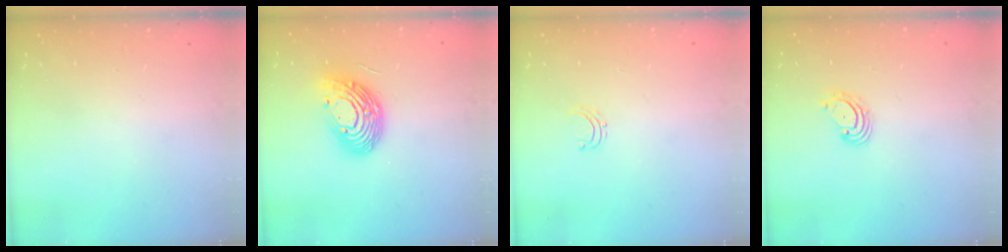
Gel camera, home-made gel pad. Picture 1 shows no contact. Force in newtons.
{"total": 14.7, "press": 14.7, "slide": 1.0}
{"total": 3.1, "press": 3.1, "slide": 0.2}
{"total": 3.7, "press": 3.7, "slide": 0.4}